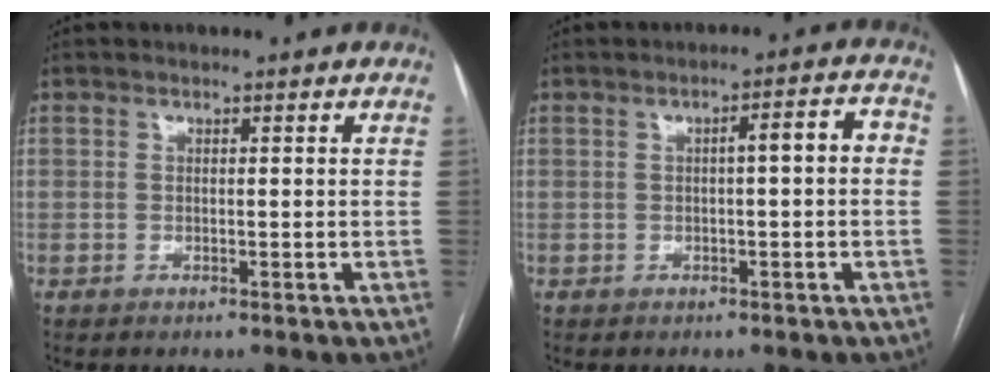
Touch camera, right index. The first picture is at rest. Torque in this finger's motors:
{"motor_torque": [0.28, 0.08, 0.09, 0.04]}